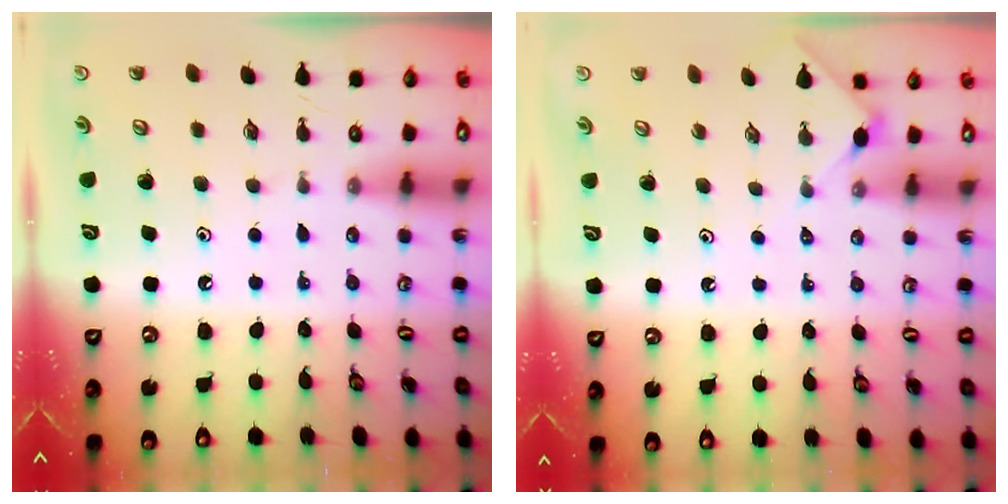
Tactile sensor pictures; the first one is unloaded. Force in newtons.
{"total": 3.6, "press": 3.6, "slide": 0.6}